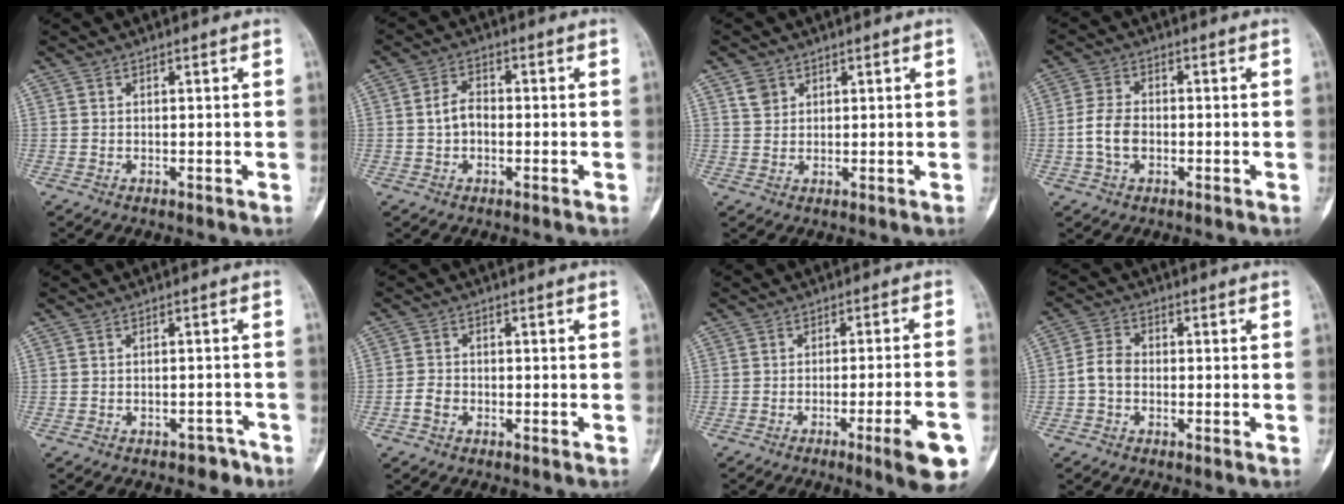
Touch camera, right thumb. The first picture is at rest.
{"total": 4.4, "force": [-0.4, 3.1, 3.1], "torque": [-0.049, 0.017, -0.014]}
{"total": 2.8, "force": [1.5, 2.2, 0.9], "torque": [-0.006, -0.005, 0.029]}
{"total": 5.9, "force": [-1.2, 3.9, 4.2], "torque": [-0.084, 0.015, -0.026]}
{"total": 3.2, "force": [-2.4, 1.9, 0.8], "torque": [-0.003, 0.025, -0.026]}
{"total": 2.7, "force": [-1.2, 1.9, 1.4], "torque": [-0.023, 0.010, -0.025]}
{"total": 9.7, "force": [-4.6, 0.6, 8.6], "torque": [-0.114, 0.010, -0.062]}
{"total": 4.2, "force": [-1.0, 3.1, 2.7], "torque": [-0.048, 0.014, -0.027]}